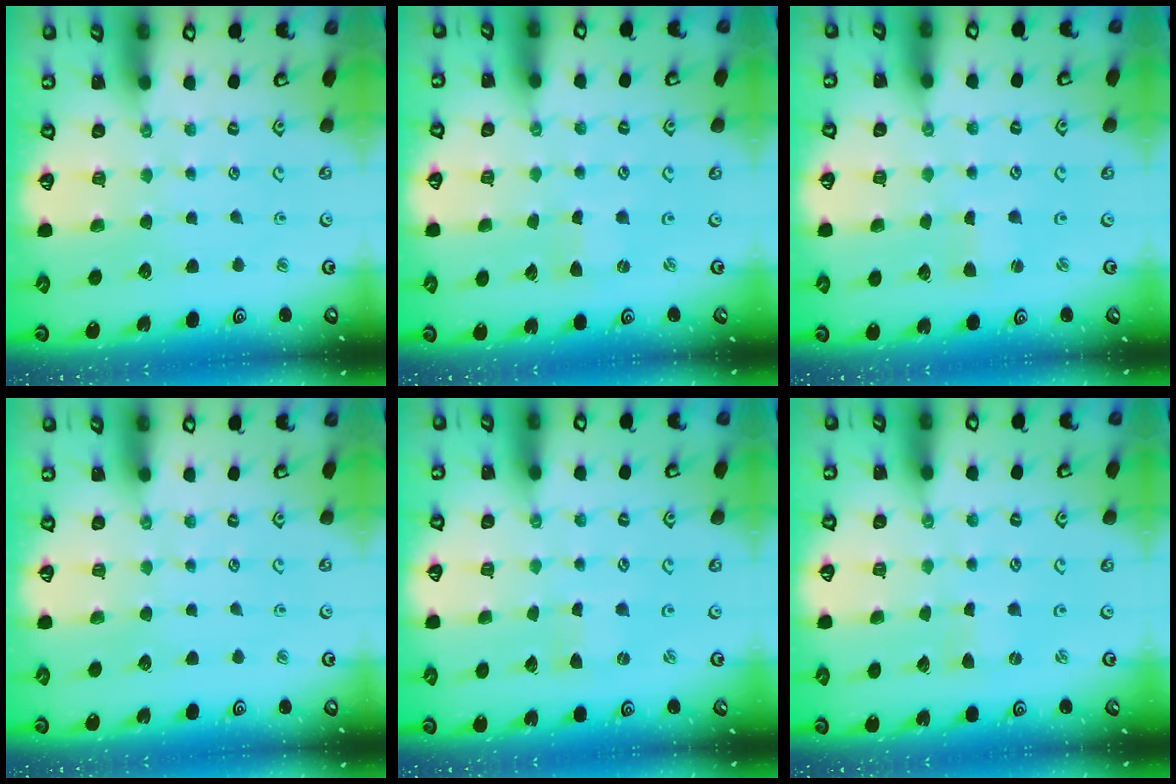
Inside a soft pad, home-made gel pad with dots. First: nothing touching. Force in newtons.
{"total": 0.0}
{"total": 1.2, "press": 1.2, "slide": 0.1}
{"total": 0.0}
{"total": 0.0}
{"total": 0.0}